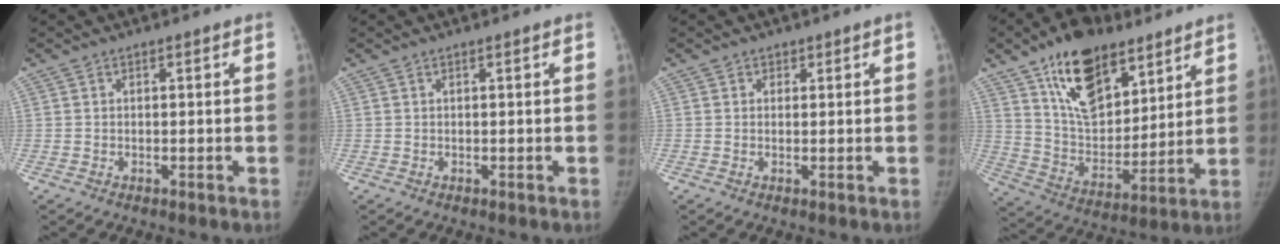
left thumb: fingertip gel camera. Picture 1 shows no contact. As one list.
[{"total": 0.0}, {"total": 0.7, "force": [0.4, 0.5, 0.0], "torque": [0.008, -0.002, 0.004]}, {"total": 20.1, "force": [11.9, 10.6, 12.2], "torque": [-0.160, -0.055, 0.214]}]